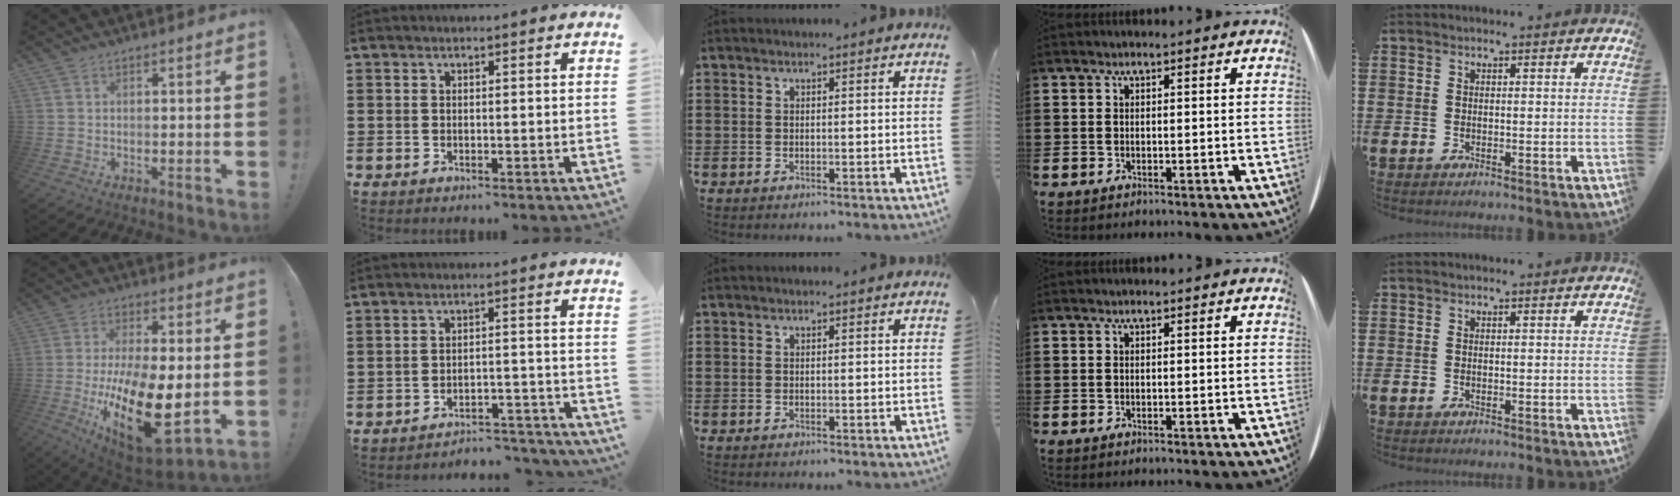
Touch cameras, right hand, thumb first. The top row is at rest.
{"thumb": {"total": 21.4, "force": [-3.9, 9.5, 18.8], "torque": [-0.338, -0.001, -0.047]}, "index": {"total": 3.9, "force": [-3.8, 0.3, 0.8], "torque": [-0.018, 0.003, -0.080]}}